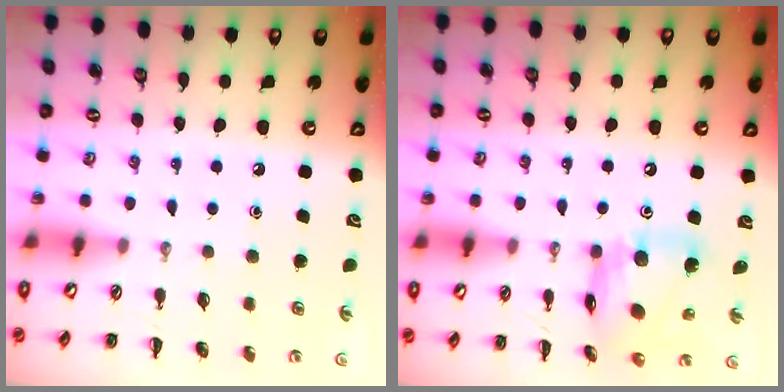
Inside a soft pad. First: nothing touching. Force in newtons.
{"total": 14.4, "press": 14.3, "slide": 1.7}